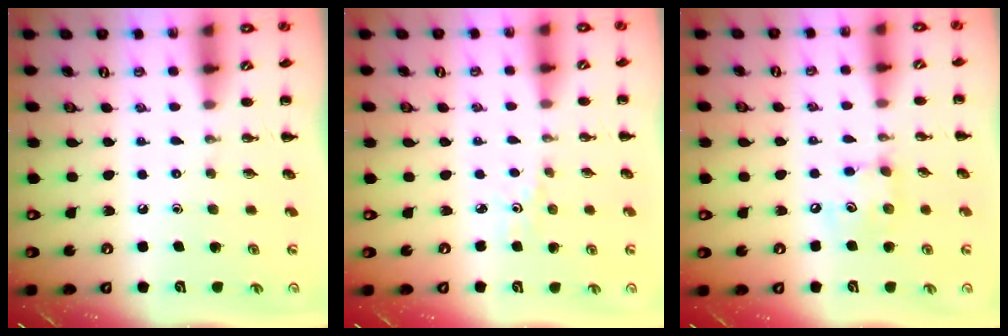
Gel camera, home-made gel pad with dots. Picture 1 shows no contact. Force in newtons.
{"total": 1.7, "press": 1.7, "slide": 0.4}
{"total": 6.4, "press": 6.4, "slide": 0.8}